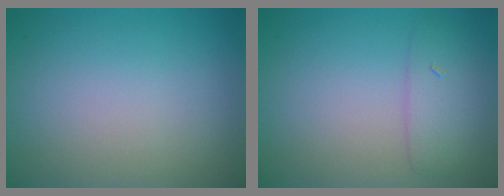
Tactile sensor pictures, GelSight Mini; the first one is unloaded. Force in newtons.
{"total": 2.7, "press": 2.7, "slide": 0.1}